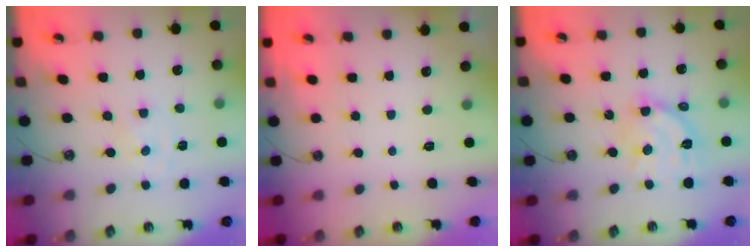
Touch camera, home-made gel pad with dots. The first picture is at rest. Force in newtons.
{"total": 0.0}
{"total": 13.0, "press": 13.0, "slide": 0.9}